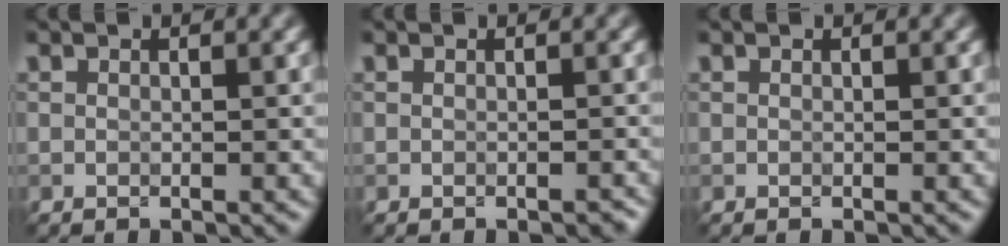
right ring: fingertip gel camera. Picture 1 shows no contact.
{"total": 0.6, "force": [-0.5, 0.1, 0.2], "torque": [-0.001, 0.001, -0.007]}
{"total": 0.0}